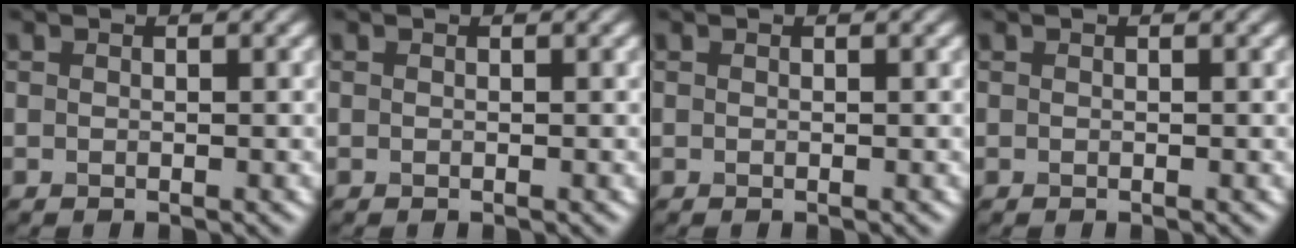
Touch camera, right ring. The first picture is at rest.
{"total": 0.0}
{"total": 0.0}
{"total": 0.0}